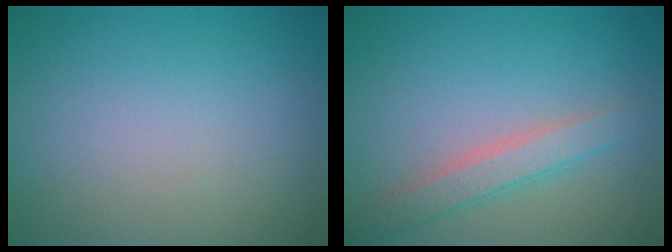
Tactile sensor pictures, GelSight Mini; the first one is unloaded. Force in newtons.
{"total": 2.8, "press": 2.8, "slide": 0.1}